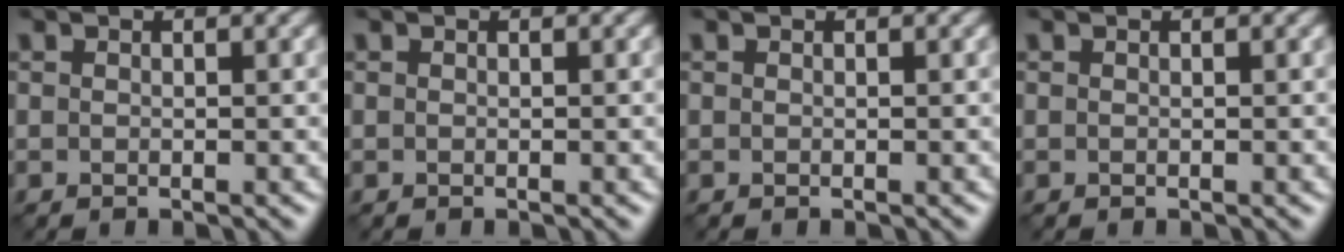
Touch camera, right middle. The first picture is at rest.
{"total": 0.0}
{"total": 0.0}
{"total": 0.0}